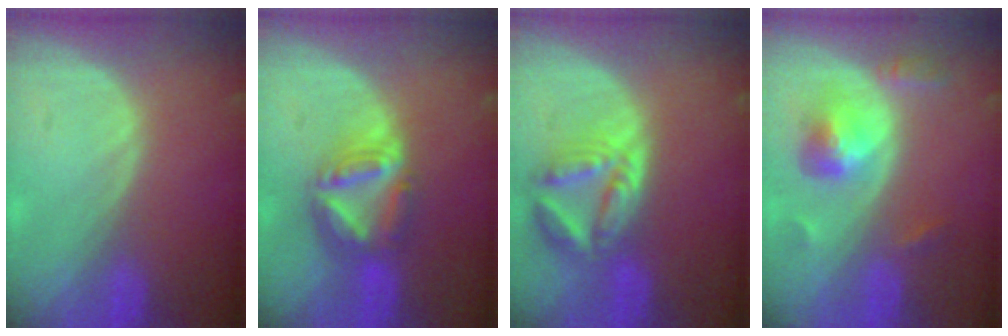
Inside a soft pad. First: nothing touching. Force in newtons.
{"total": 7.9, "press": 6.7, "slide": 4.1}
{"total": 8.0, "press": 7.0, "slide": 3.8}
{"total": 5.8, "press": 5.2, "slide": 2.5}